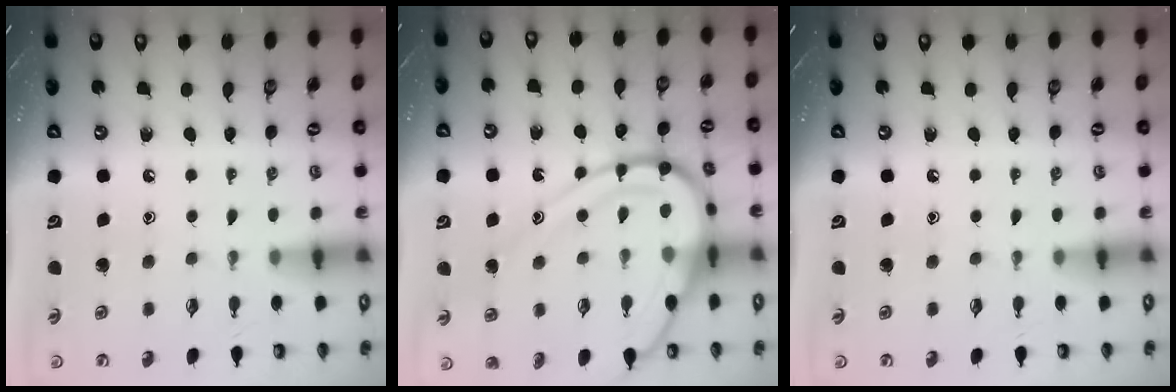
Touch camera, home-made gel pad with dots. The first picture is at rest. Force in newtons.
{"total": 20.0, "press": 19.9, "slide": 2.1}
{"total": 0.0}